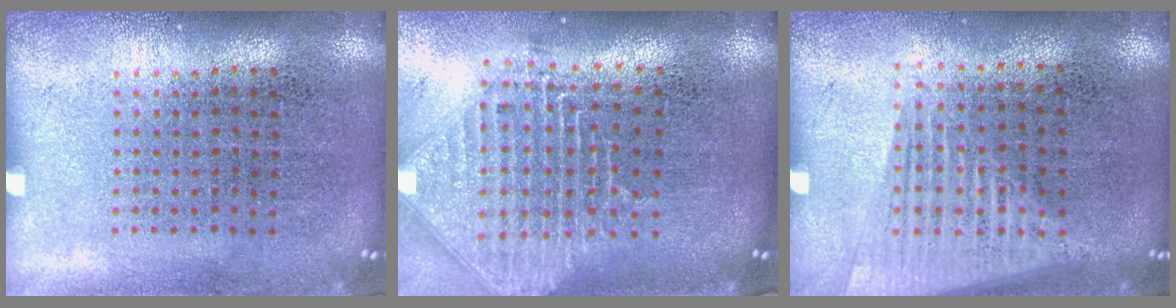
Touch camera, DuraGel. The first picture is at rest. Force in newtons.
{"total": 2.4, "press": 1.8, "slide": 1.6}
{"total": 1.6, "press": 1.4, "slide": 0.6}